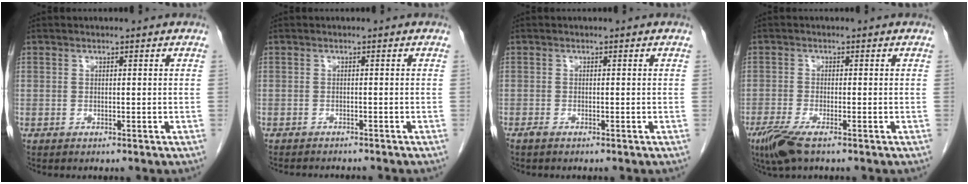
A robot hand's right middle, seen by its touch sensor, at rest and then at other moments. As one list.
[{"total": 4.6, "force": [-4.3, 0.7, 1.5], "torque": [-0.014, -0.006, -0.056]}, {"total": 0.6, "force": [-0.5, 0.1, 0.3], "torque": [-0.014, -0.002, -0.010]}, {"total": 4.9, "force": [-3.2, 0.8, 3.7], "torque": [-0.075, -0.015, -0.060]}]